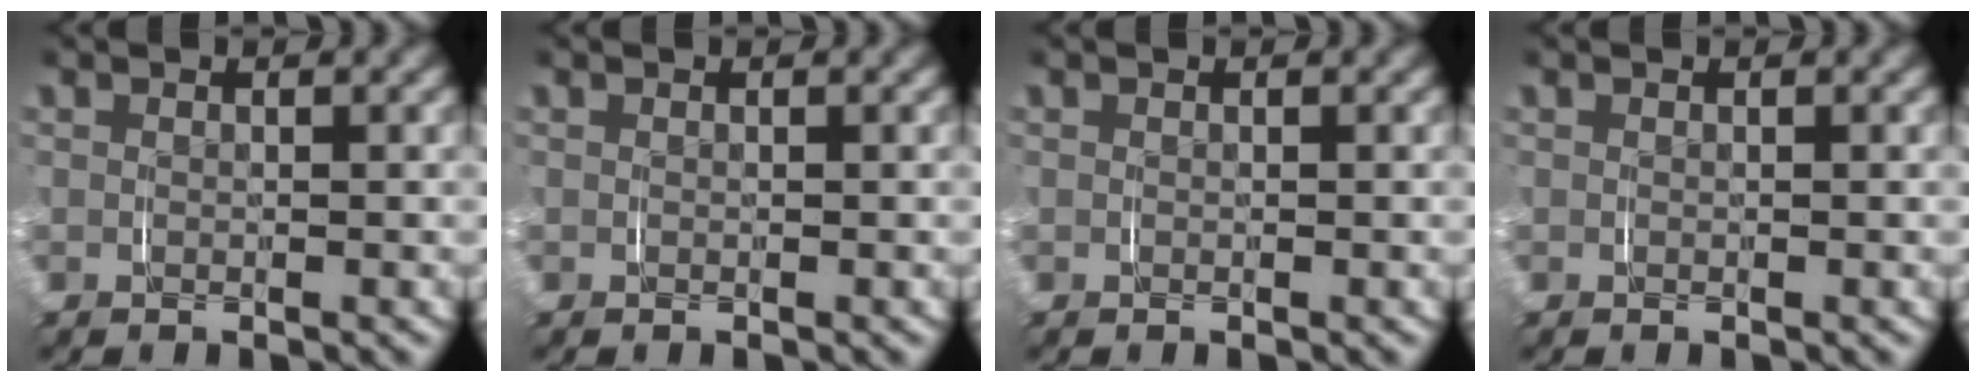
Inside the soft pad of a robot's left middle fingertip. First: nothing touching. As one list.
[{"total": 0.0}, {"total": 0.0}, {"total": 0.0}]